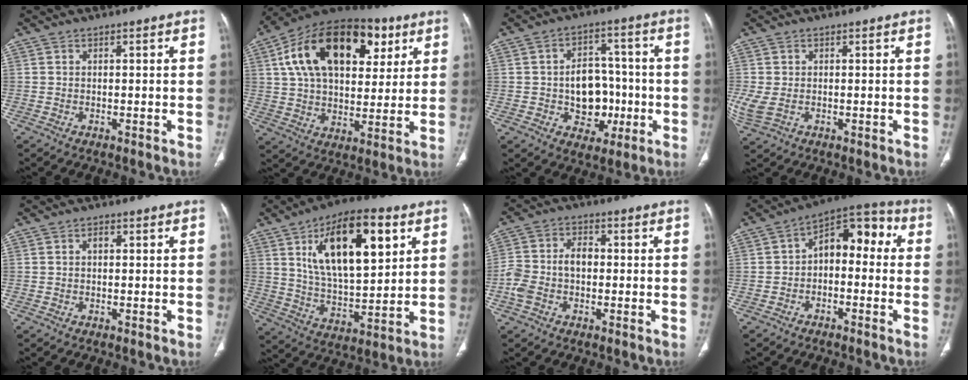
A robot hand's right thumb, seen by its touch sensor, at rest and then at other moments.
{"total": 25.7, "force": [9.5, 15.1, 18.5], "torque": [-0.292, 0.018, 0.151]}
{"total": 11.0, "force": [-1.9, 8.4, 6.9], "torque": [-0.053, 0.032, -0.020]}
{"total": 4.1, "force": [-0.4, 2.8, 3.0], "torque": [-0.088, 0.001, 0.000]}
{"total": 1.0, "force": [0.1, 0.7, 0.7], "torque": [-0.007, 0.004, -0.001]}
{"total": 21.0, "force": [7.9, 9.1, 17.2], "torque": [-0.252, -0.024, 0.137]}
{"total": 7.9, "force": [-1.3, 5.2, 5.8], "torque": [-0.123, 0.029, -0.030]}
{"total": 10.4, "force": [-0.2, 6.5, 8.1], "torque": [-0.080, 0.050, -0.021]}